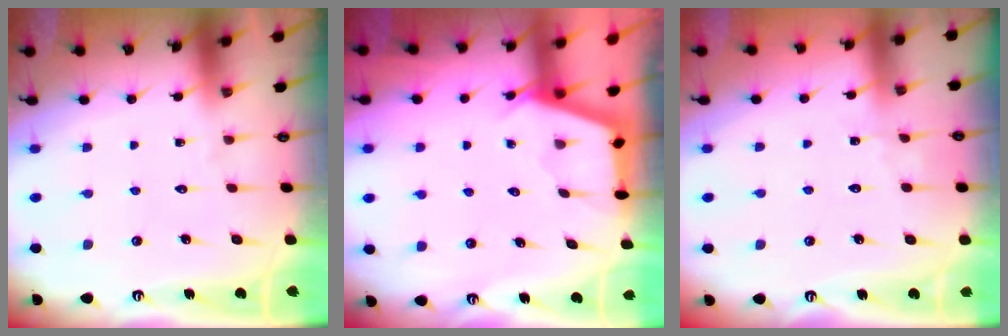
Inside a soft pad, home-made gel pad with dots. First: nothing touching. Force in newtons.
{"total": 2.8, "press": 2.8, "slide": 0.3}
{"total": 3.6, "press": 3.6, "slide": 0.3}